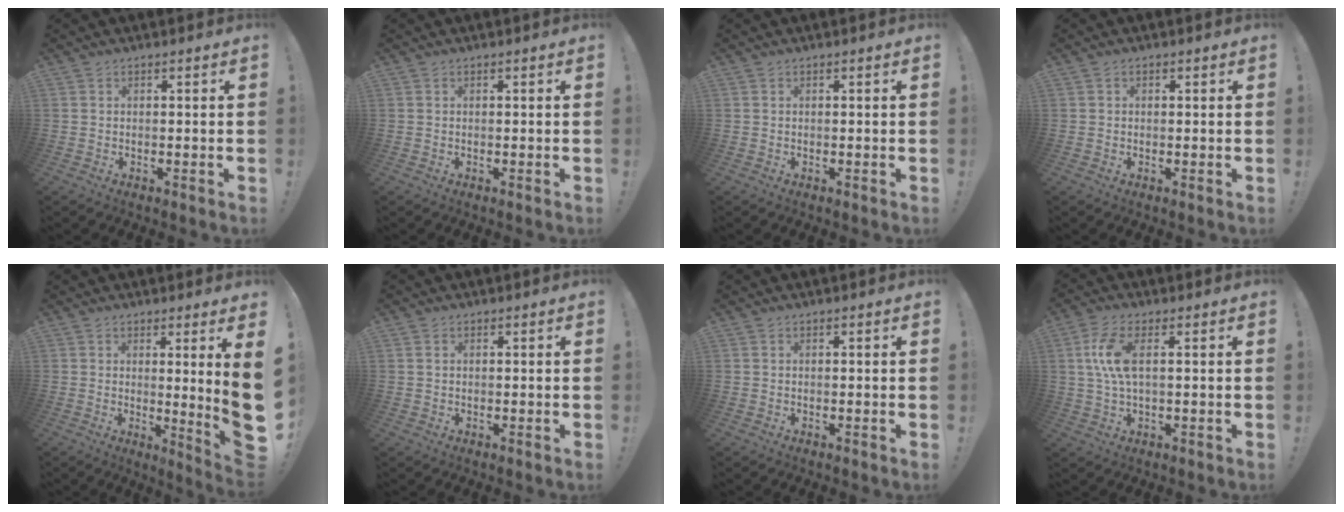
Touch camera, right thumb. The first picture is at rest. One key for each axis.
{"total": 0.0}
{"total": 0.0}
{"total": 0.5, "fx": -0.1, "fy": 0.5, "fz": 0.2, "tx": -0.005, "ty": 0.002, "tz": -0.001}
{"total": 8.4, "fx": 1.4, "fy": -1.1, "fz": 8.2, "tx": -0.118, "ty": -0.032, "tz": 0.021}
{"total": 0.9, "fx": 0.5, "fy": 0.7, "fz": 0.4, "tx": -0.005, "ty": 0.001, "tz": 0.008}
{"total": 0.0}
{"total": 9.0, "fx": 1.7, "fy": 3.3, "fz": 8.1, "tx": -0.166, "ty": -0.004, "tz": 0.029}